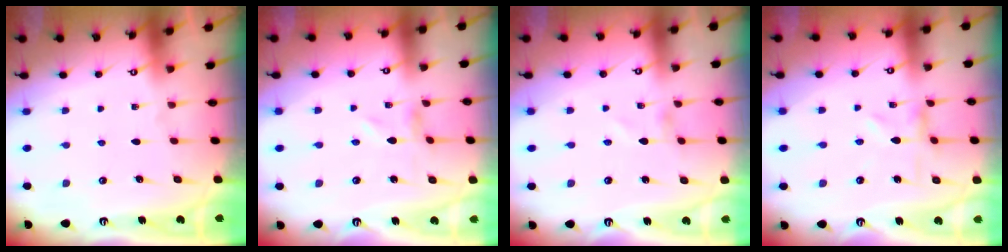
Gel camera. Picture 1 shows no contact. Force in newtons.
{"total": 0.8, "press": 0.8, "slide": 0.2}
{"total": 0.5, "press": 0.5, "slide": 0.1}
{"total": 1.8, "press": 1.8, "slide": 0.3}